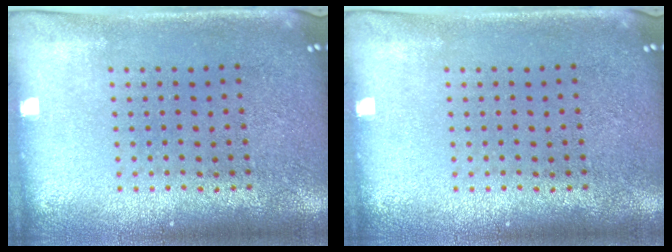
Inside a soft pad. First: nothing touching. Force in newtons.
{"total": 0.0}